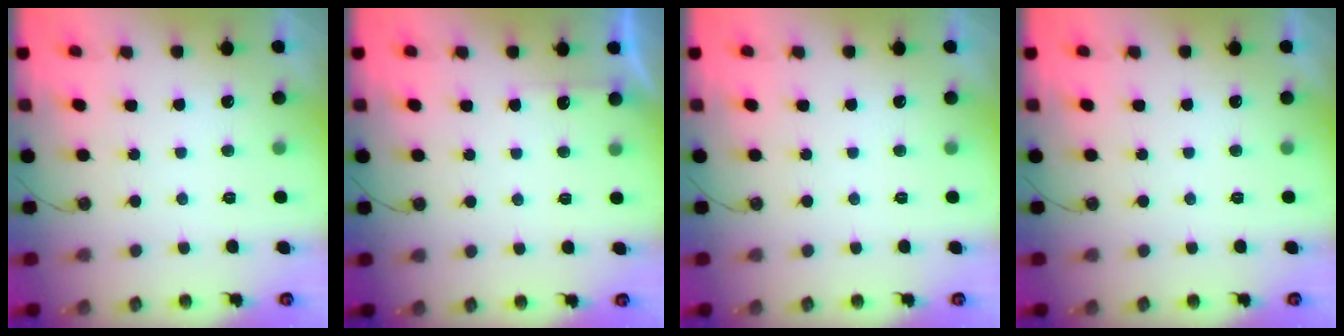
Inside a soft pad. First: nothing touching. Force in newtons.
{"total": 2.6, "press": 2.6, "slide": 0.5}
{"total": 0.0}
{"total": 0.0}